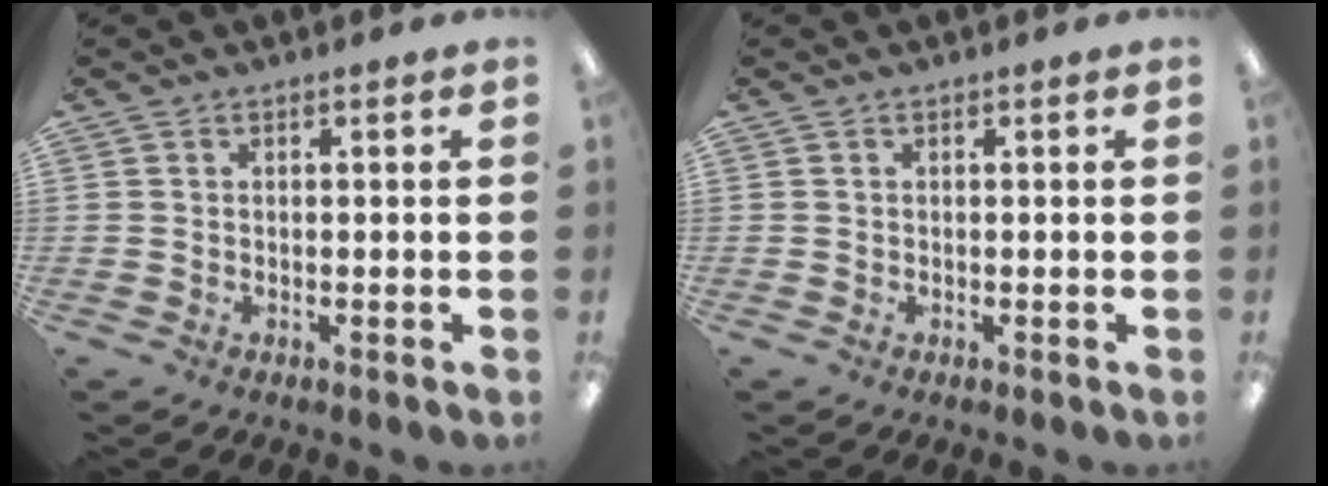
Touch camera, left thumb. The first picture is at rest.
{"total": 0.0}